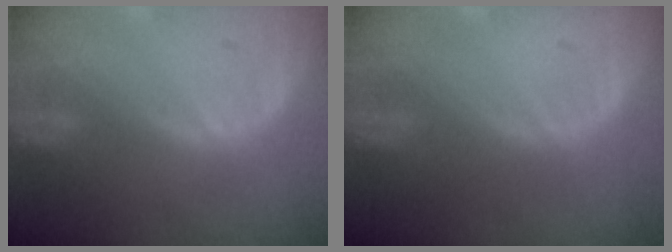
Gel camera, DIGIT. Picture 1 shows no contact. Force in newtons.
{"total": 0.0}